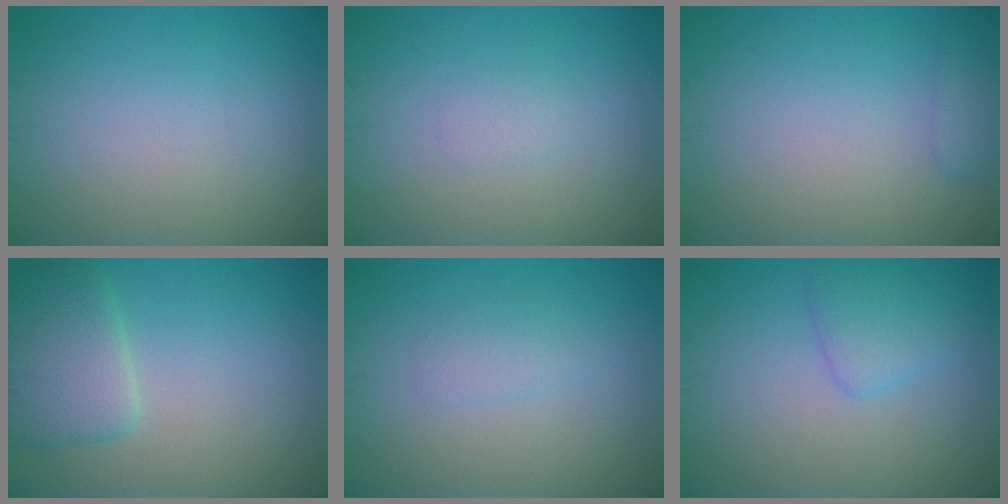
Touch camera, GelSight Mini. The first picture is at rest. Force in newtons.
{"total": 0.8, "press": 0.8, "slide": 0.1}
{"total": 1.5, "press": 1.5, "slide": 0.1}
{"total": 4.2, "press": 4.2, "slide": 0.2}
{"total": 1.3, "press": 1.3, "slide": 0.0}
{"total": 2.5, "press": 2.4, "slide": 0.2}